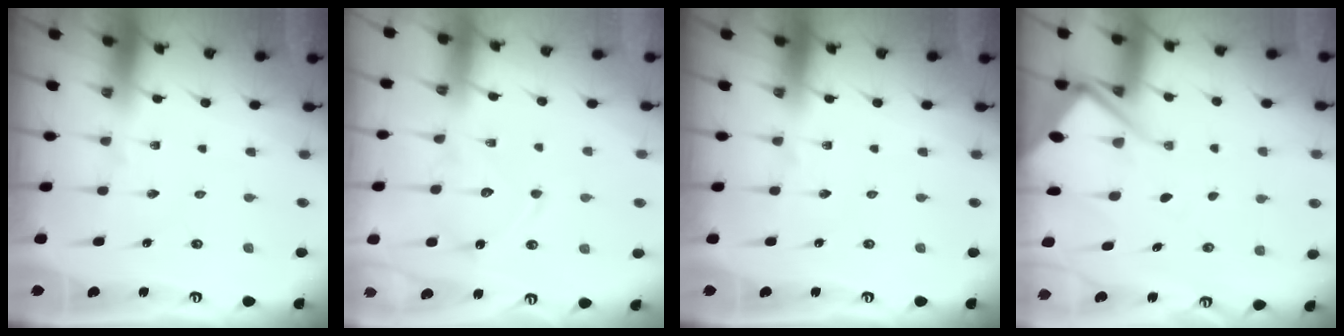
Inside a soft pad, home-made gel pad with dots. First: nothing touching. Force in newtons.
{"total": 9.9, "press": 9.8, "slide": 0.5}
{"total": 0.0}
{"total": 8.9, "press": 8.8, "slide": 0.7}